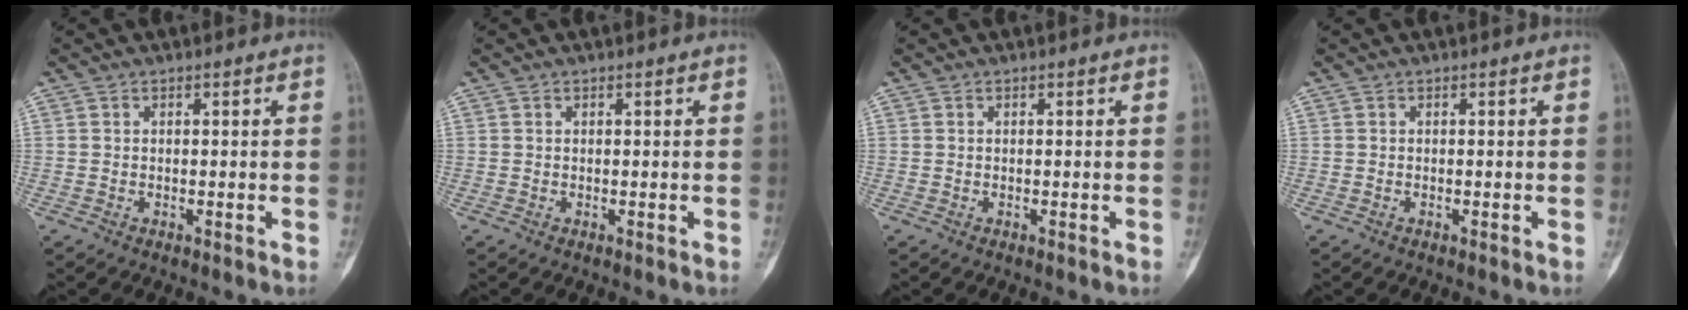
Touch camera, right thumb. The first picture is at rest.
{"total": 0.0}
{"total": 0.0}
{"total": 0.0}